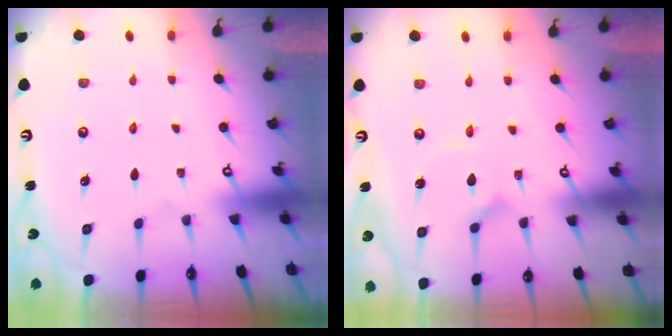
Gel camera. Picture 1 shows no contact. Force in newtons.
{"total": 3.0, "press": 3.0, "slide": 0.3}